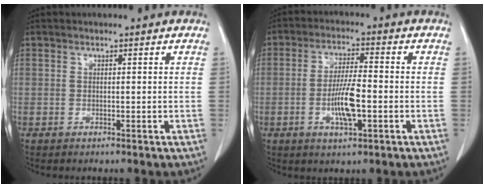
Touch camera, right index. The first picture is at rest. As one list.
[{"total": 7.2, "force": [-1.9, 1.4, 6.8], "torque": [-0.131, 0.001, -0.031]}]